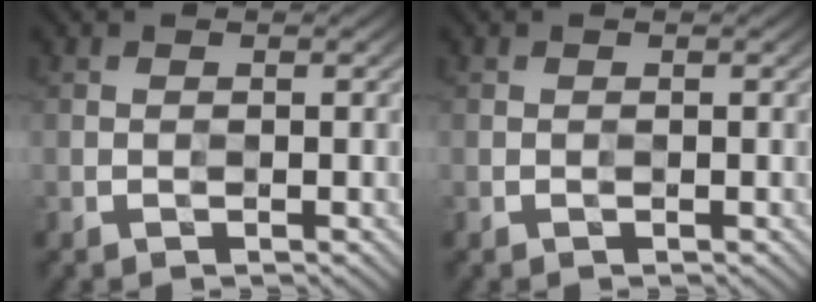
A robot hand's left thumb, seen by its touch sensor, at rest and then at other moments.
{"total": 0.0}